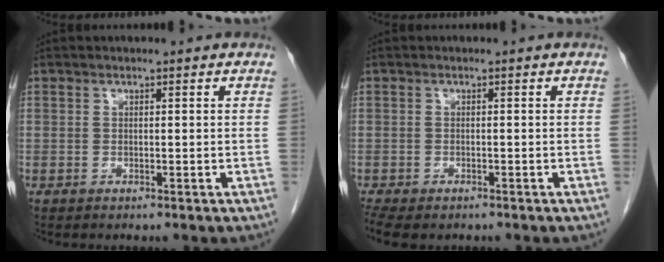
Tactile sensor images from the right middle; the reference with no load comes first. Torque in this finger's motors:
{"motor_torque": [0.66, -0.39, 0.07, 0.05]}